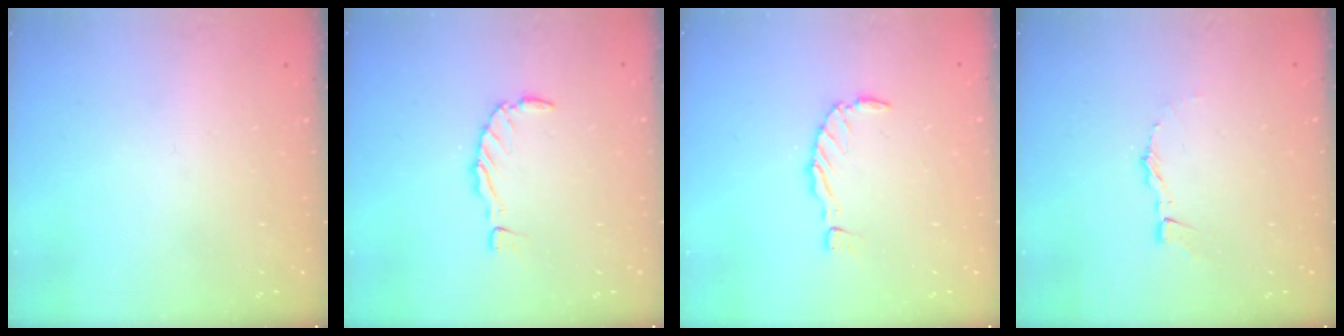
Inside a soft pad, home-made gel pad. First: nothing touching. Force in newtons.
{"total": 0.7, "press": 0.7, "slide": 0.2}
{"total": 0.0}
{"total": 3.3, "press": 3.3, "slide": 0.4}